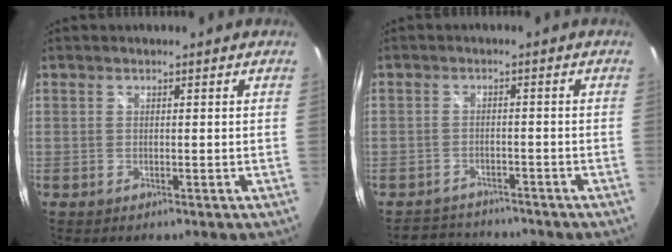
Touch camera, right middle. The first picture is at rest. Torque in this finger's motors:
{"motor_torque": [-0.22, -0.39, -0.43, -0.21]}